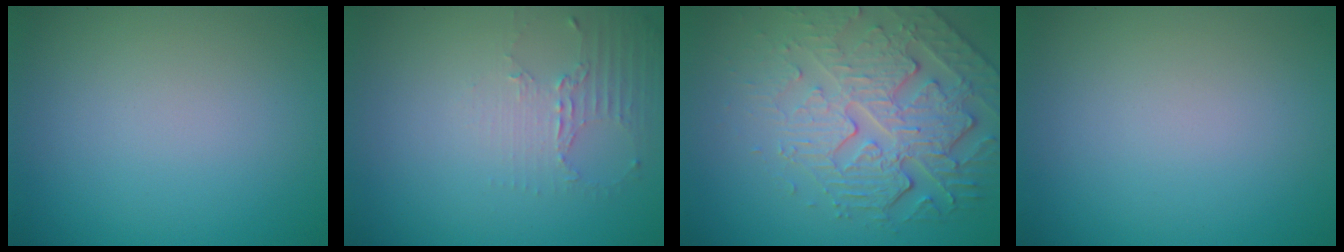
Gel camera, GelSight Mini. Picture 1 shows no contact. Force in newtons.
{"total": 2.2, "press": 1.6, "slide": 1.5}
{"total": 5.5, "press": 4.8, "slide": 2.6}
{"total": 0.0}